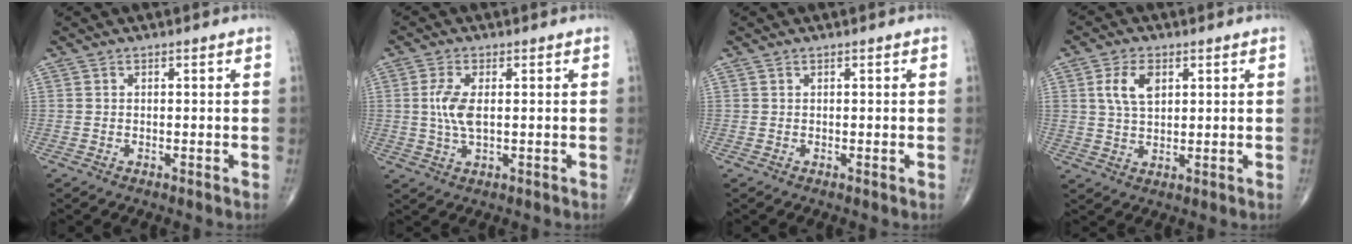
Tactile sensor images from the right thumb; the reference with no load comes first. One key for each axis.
{"total": 5.6, "fx": 0.5, "fy": 2.4, "fz": 5.0, "tx": -0.116, "ty": -0.003, "tz": 0.010}
{"total": 0.0}
{"total": 6.4, "fx": 2.1, "fy": 3.8, "fz": 4.7, "tx": -0.086, "ty": -0.004, "tz": 0.042}